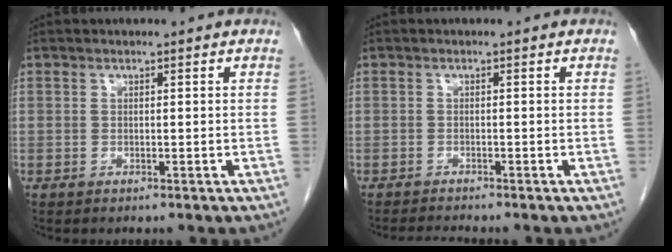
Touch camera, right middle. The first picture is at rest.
{"total": 1.9, "force": [-1.8, -0.6, 0.2], "torque": [-0.014, -0.012, -0.034]}